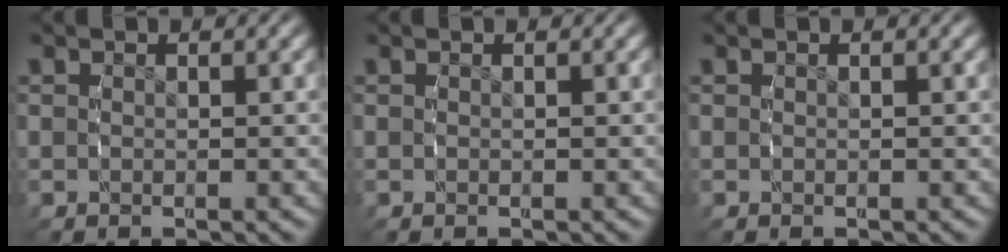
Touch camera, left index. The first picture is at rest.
{"total": 0.0}
{"total": 0.0}